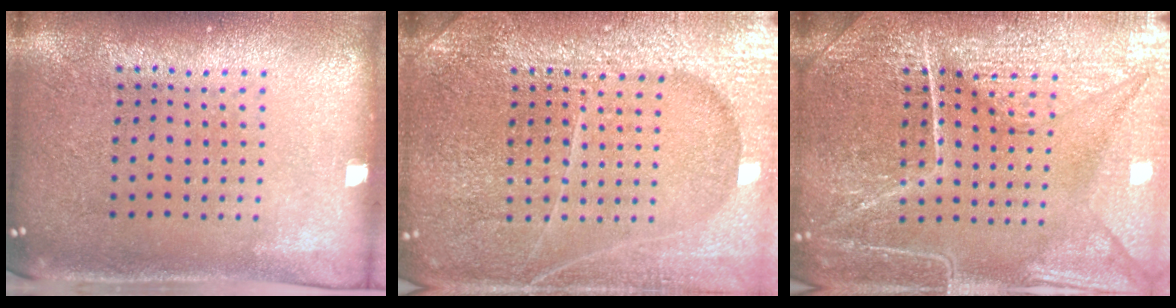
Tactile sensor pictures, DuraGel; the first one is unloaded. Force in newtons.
{"total": 6.6, "press": 6.6, "slide": 0.8}
{"total": 7.0, "press": 7.0, "slide": 0.8}